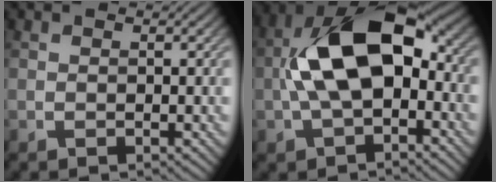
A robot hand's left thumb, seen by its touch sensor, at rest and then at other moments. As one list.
[{"total": 13.5, "force": [-0.3, 7.6, 11.2], "torque": [-0.209, 0.020, -0.015]}]